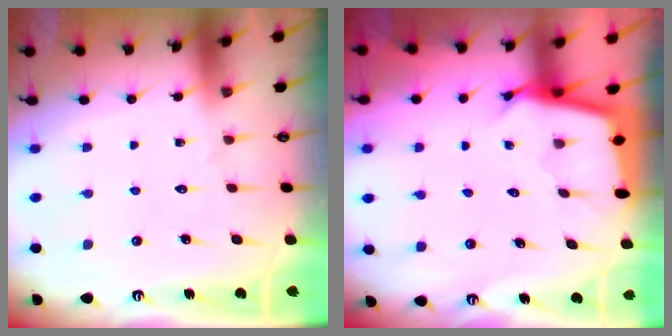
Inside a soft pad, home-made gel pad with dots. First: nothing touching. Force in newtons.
{"total": 2.6, "press": 2.6, "slide": 0.1}